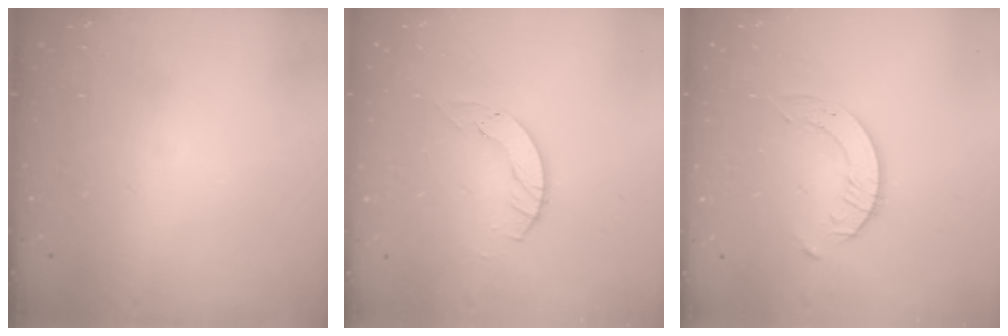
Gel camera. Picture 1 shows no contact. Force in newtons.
{"total": 4.5, "press": 4.5, "slide": 0.5}
{"total": 3.5, "press": 3.4, "slide": 0.4}